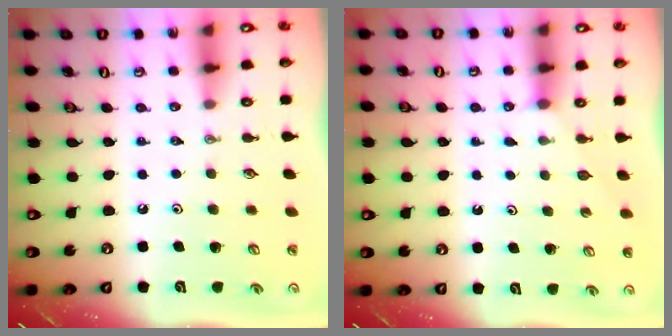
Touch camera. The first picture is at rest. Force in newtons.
{"total": 1.7, "press": 1.7, "slide": 0.2}